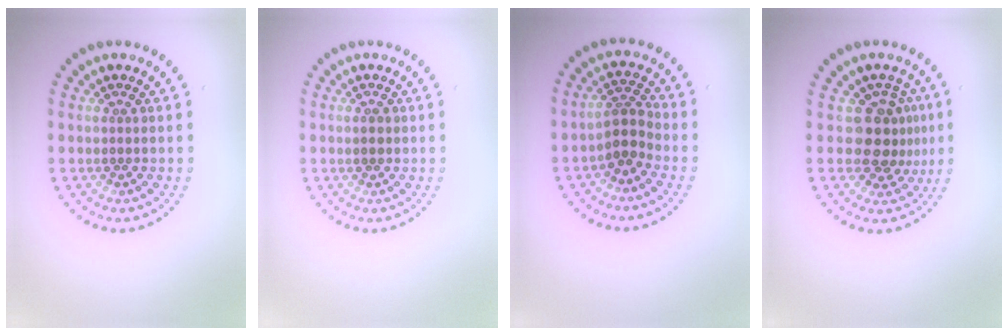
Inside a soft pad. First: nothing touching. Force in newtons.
{"total": 1.1, "press": 1.1, "slide": 0.1}
{"total": 2.5, "press": 2.0, "slide": 1.5}
{"total": 4.0, "press": 3.4, "slide": 2.0}